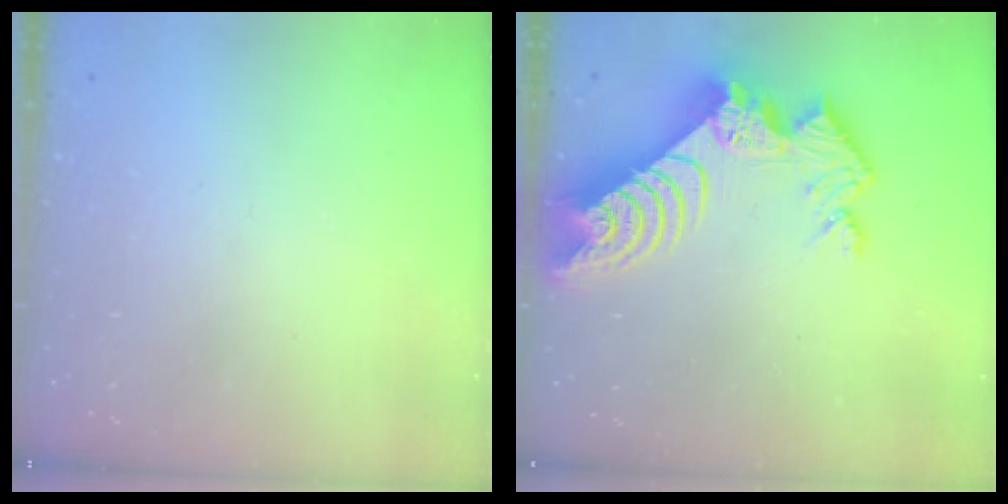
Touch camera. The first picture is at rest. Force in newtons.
{"total": 16.6, "press": 16.6, "slide": 1.4}